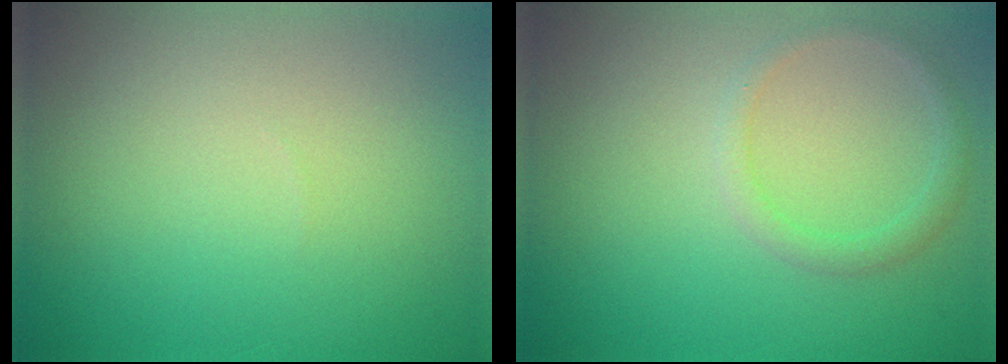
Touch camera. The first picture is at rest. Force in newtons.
{"total": 1.5, "press": 1.5, "slide": 0.1}